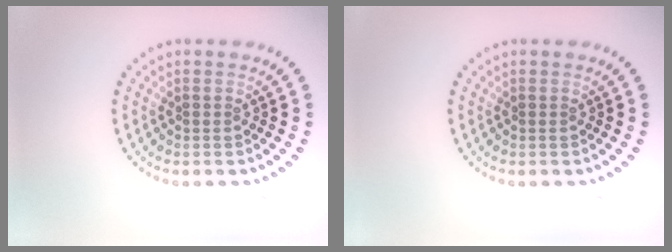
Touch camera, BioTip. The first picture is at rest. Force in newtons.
{"total": 0.0}